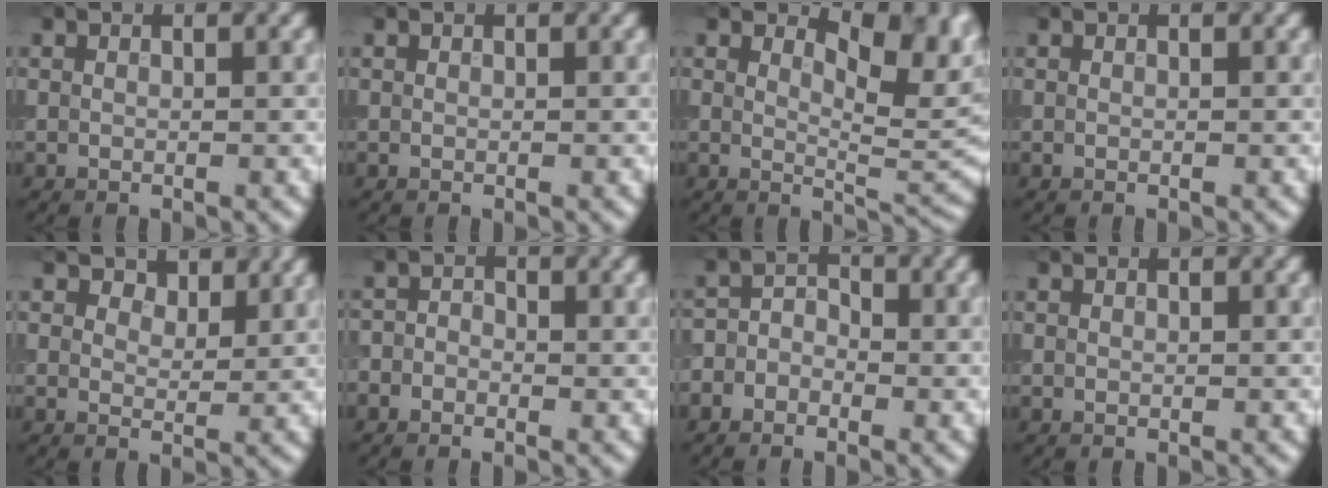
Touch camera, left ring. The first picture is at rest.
{"total": 0.0}
{"total": 4.9, "force": [2.6, 2.0, 3.6], "torque": [-0.054, -0.010, 0.035]}
{"total": 0.0}
{"total": 2.6, "force": [2.0, 1.4, 0.9], "torque": [-0.020, -0.014, 0.028]}
{"total": 1.3, "force": [-0.8, 1.1, 0.4], "torque": [0.004, 0.002, -0.023]}
{"total": 2.6, "force": [-1.3, 2.1, 0.9], "torque": [0.003, 0.012, -0.036]}
{"total": 0.0}